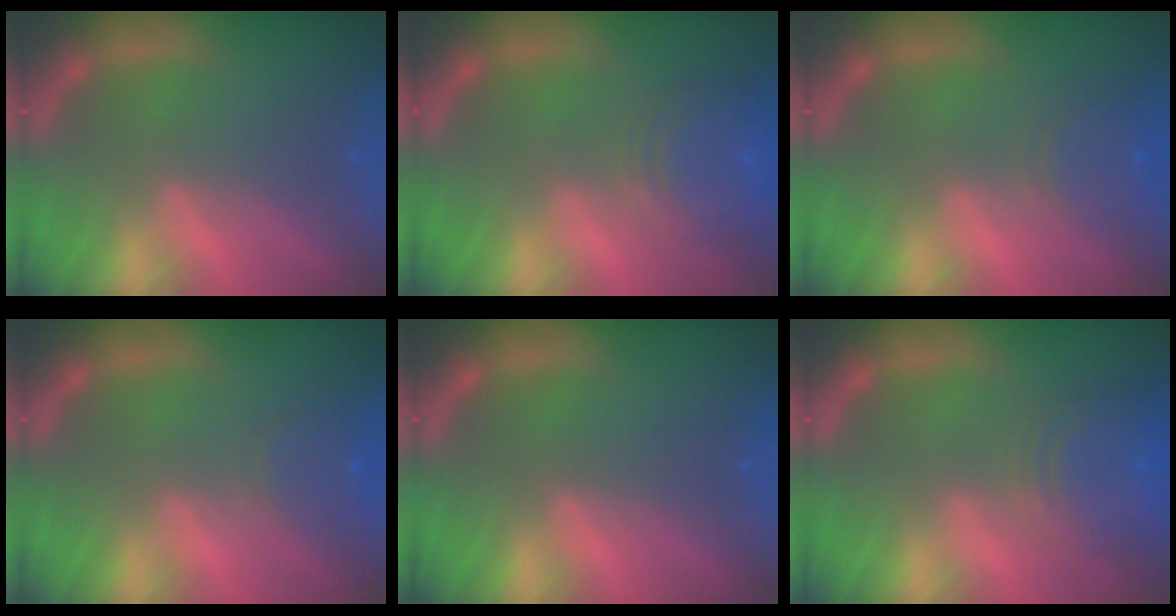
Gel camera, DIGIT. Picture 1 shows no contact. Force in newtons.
{"total": 8.0}
{"total": 4.0}
{"total": 3.0}
{"total": 0.0}
{"total": 8.5}